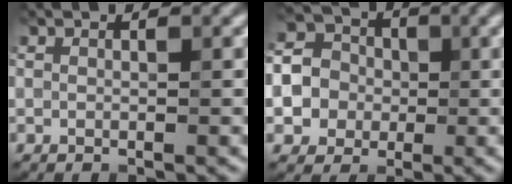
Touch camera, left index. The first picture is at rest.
{"total": 6.1, "force": [-0.6, 5.6, 2.2], "torque": [-0.040, 0.020, -0.032]}